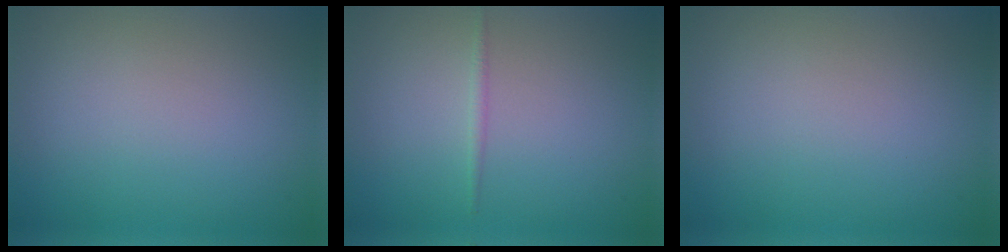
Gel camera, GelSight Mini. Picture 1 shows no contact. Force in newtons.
{"total": 0.7, "press": 0.7, "slide": 0.0}
{"total": 0.0}